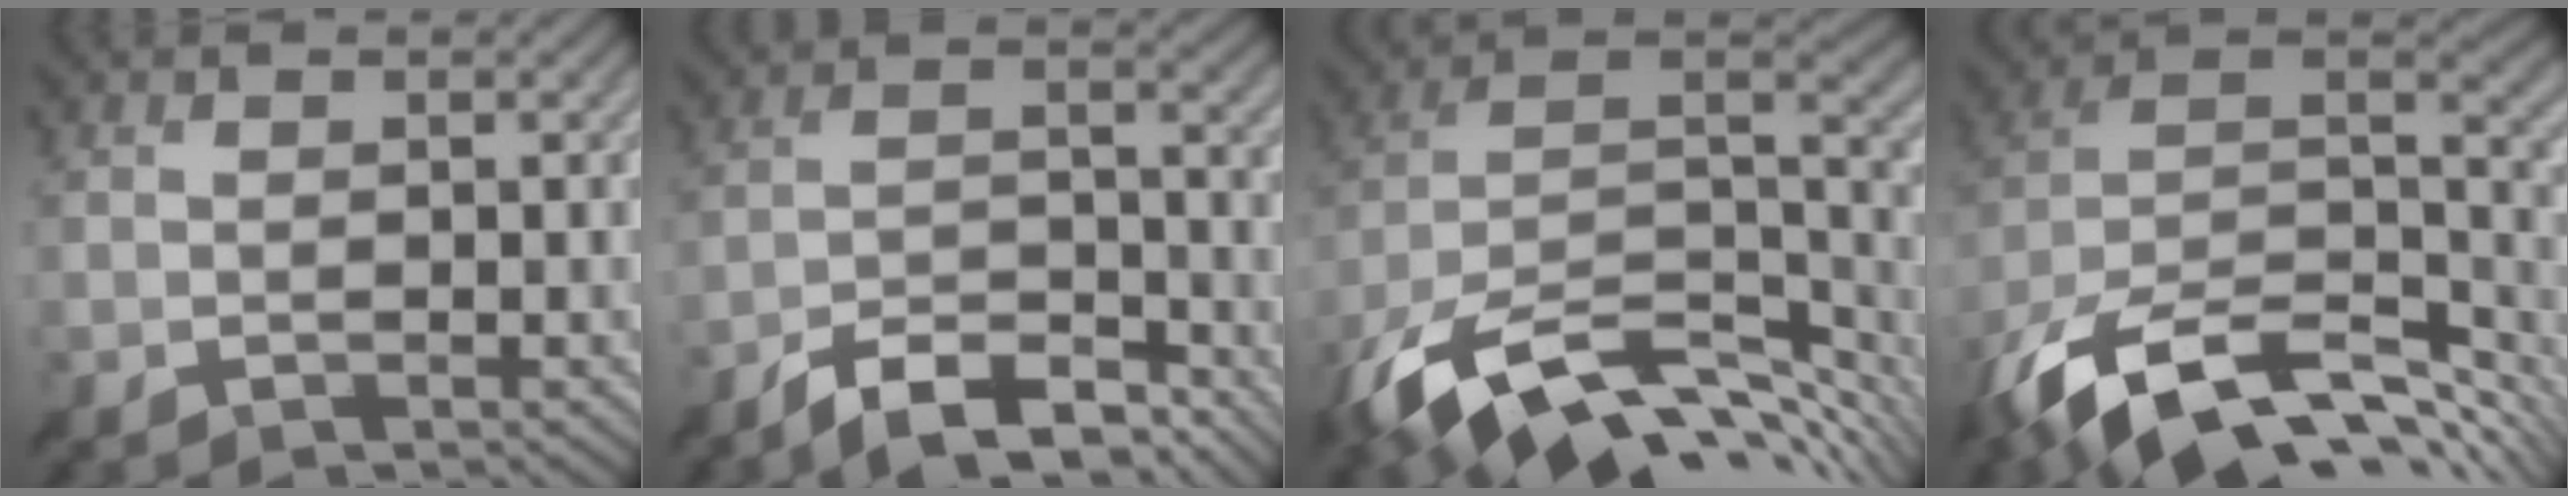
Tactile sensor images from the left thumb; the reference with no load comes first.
{"total": 9.6, "force": [-7.9, 2.7, 4.6], "torque": [-0.075, 0.004, -0.151]}
{"total": 16.2, "force": [-8.3, 8.2, 11.2], "torque": [-0.265, -0.023, -0.136]}
{"total": 17.1, "force": [-9.6, 8.8, 11.1], "torque": [-0.262, -0.024, -0.149]}